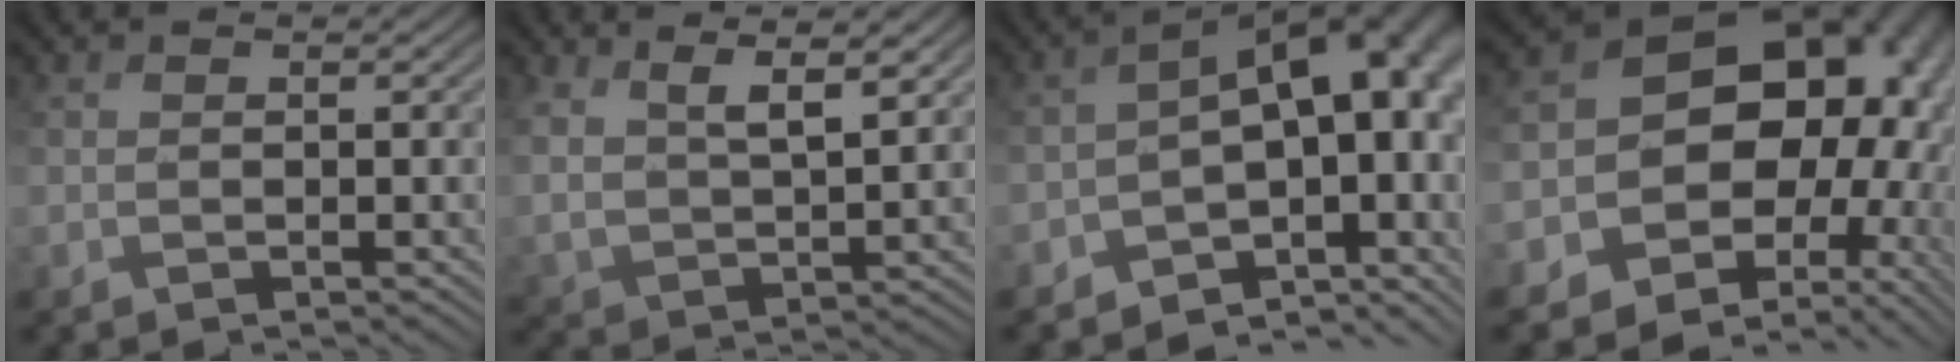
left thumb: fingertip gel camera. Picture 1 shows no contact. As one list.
[{"total": 6.3, "force": [4.7, 1.5, 3.9], "torque": [-0.085, -0.001, 0.099]}, {"total": 15.8, "force": [-1.5, 8.4, 13.3], "torque": [-0.176, -0.032, 0.028]}, {"total": 19.4, "force": [0.5, 15.3, 12.0], "torque": [-0.175, -0.001, 0.024]}]